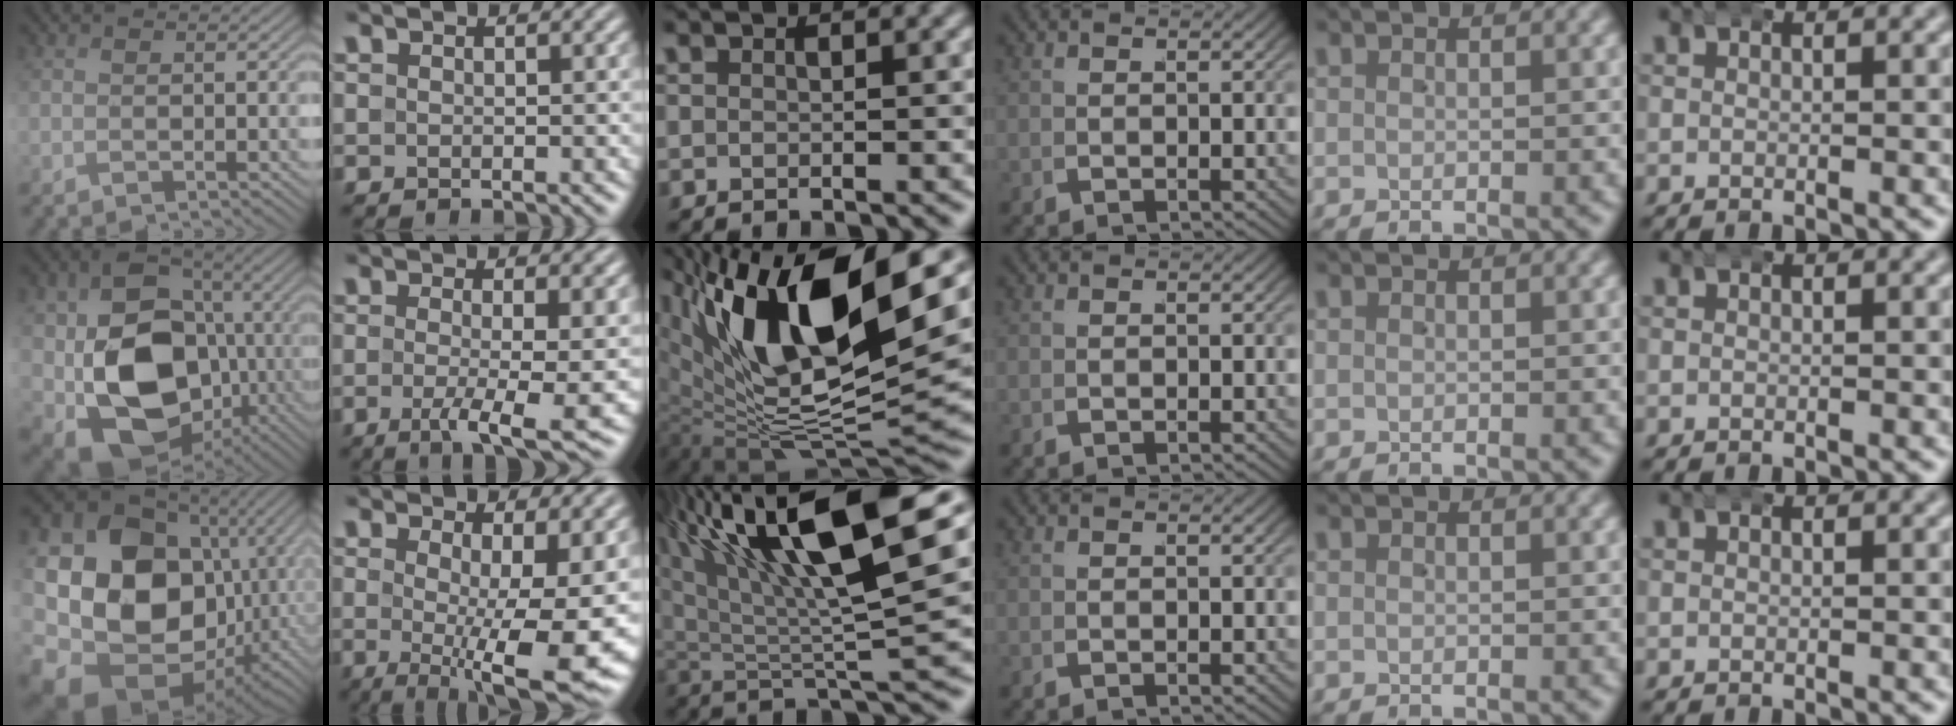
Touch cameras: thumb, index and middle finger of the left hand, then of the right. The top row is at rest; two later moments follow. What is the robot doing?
{"motion": "wrap", "object": "aluminum foil"}